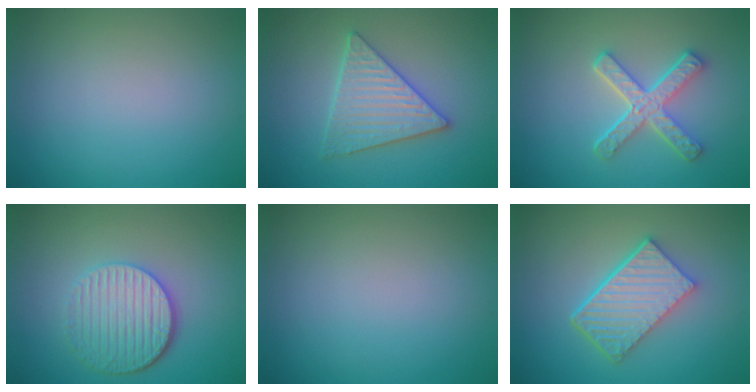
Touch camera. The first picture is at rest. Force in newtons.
{"total": 4.0, "press": 4.0, "slide": 0.5}
{"total": 4.2, "press": 3.4, "slide": 2.4}
{"total": 4.8, "press": 3.9, "slide": 2.8}
{"total": 0.0}
{"total": 5.8, "press": 4.3, "slide": 3.9}